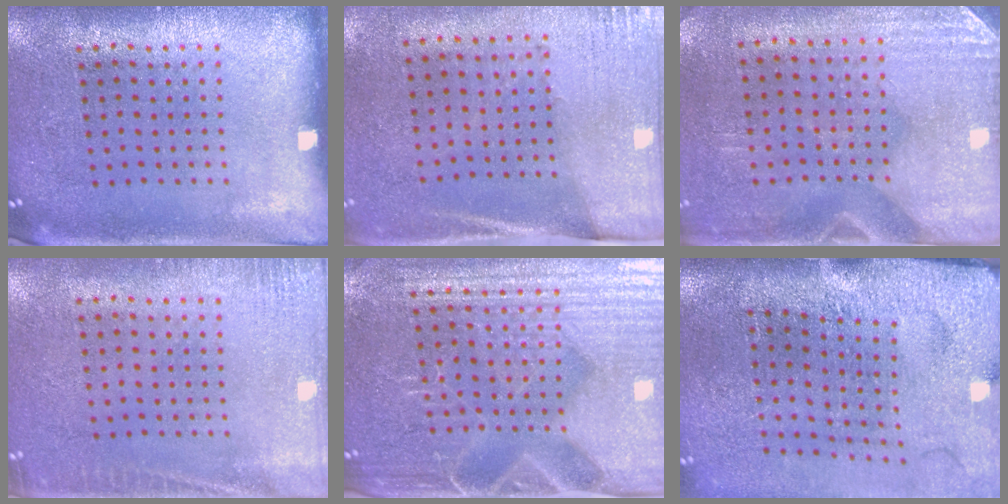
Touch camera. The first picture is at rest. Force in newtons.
{"total": 2.8, "press": 2.4, "slide": 1.4}
{"total": 2.9, "press": 2.5, "slide": 1.5}
{"total": 2.4, "press": 2.4, "slide": 0.4}
{"total": 4.7, "press": 4.5, "slide": 1.5}
{"total": 4.3, "press": 3.4, "slide": 2.6}